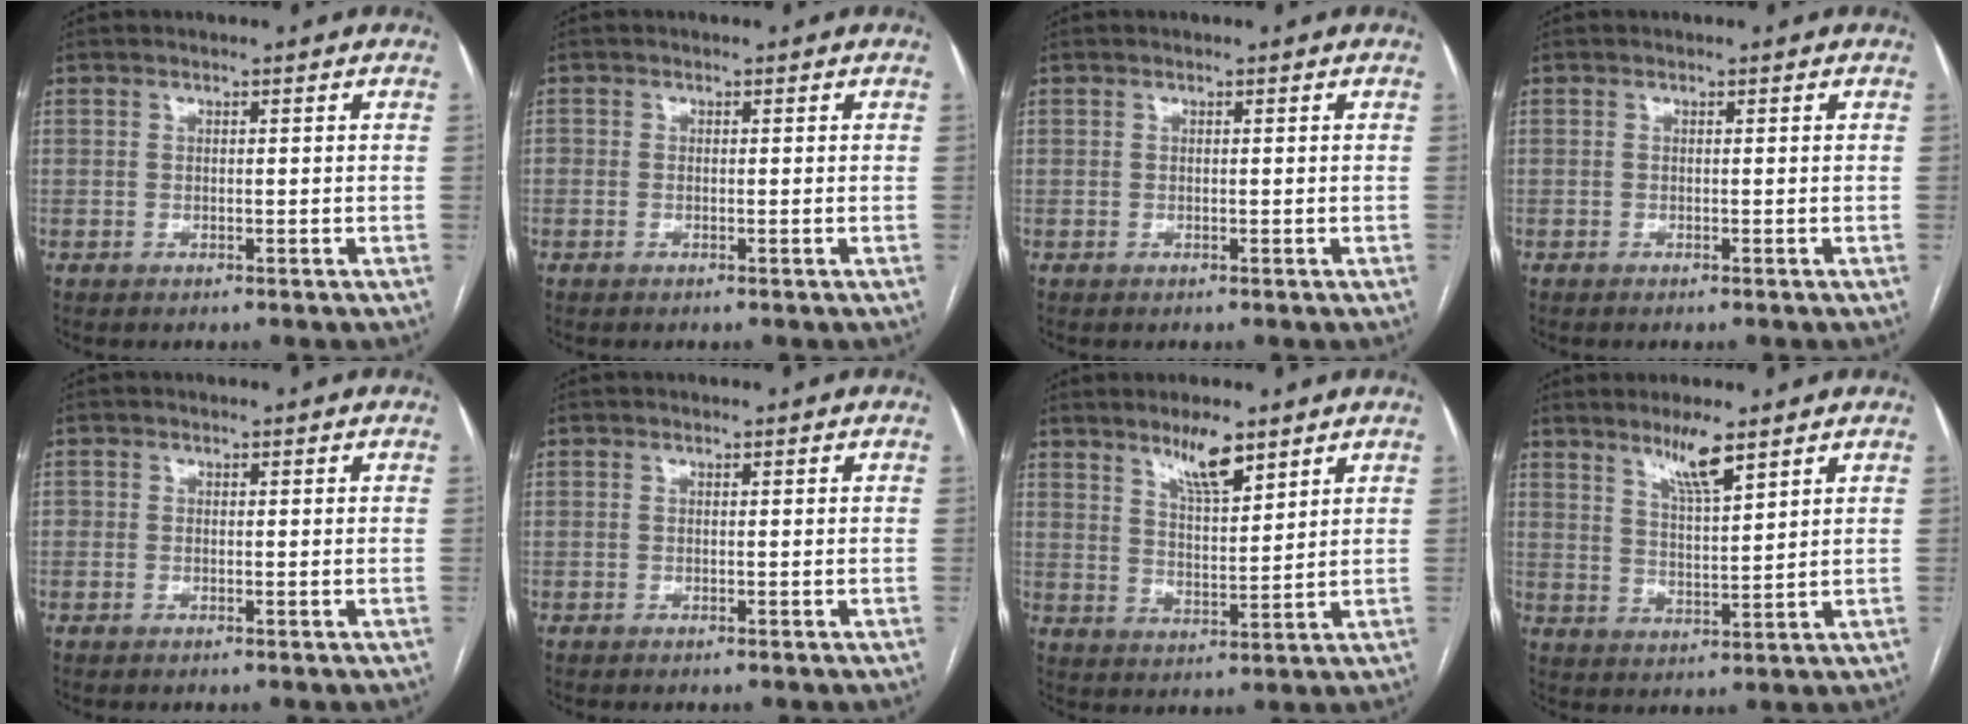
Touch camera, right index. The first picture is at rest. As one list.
[{"total": 0.6, "force": [-0.3, 0.3, 0.4], "torque": [-0.006, 0.001, -0.004]}, {"total": 0.0}, {"total": 0.0}, {"total": 0.6, "force": [-0.3, 0.4, 0.4], "torque": [-0.006, 0.001, -0.003]}, {"total": 0.0}, {"total": 6.7, "force": [4.9, 1.3, 4.3], "torque": [-0.081, -0.004, 0.089]}, {"total": 6.1, "force": [4.4, 0.4, 4.2], "torque": [-0.076, -0.008, 0.082]}]